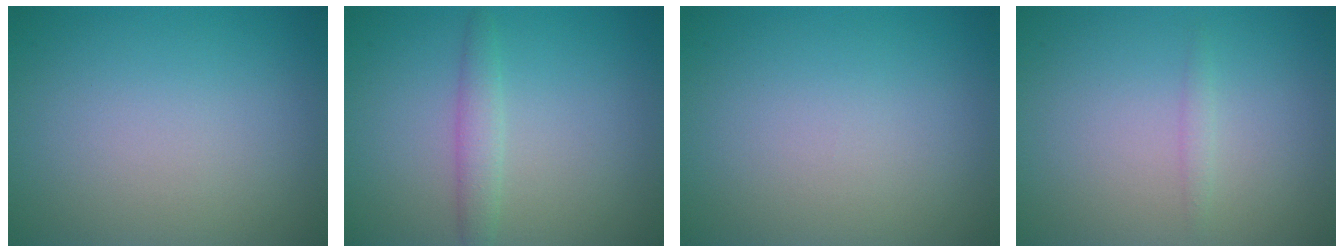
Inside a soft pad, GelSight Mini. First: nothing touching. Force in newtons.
{"total": 1.8, "press": 1.8, "slide": 0.1}
{"total": 0.0}
{"total": 0.7, "press": 0.7, "slide": 0.1}